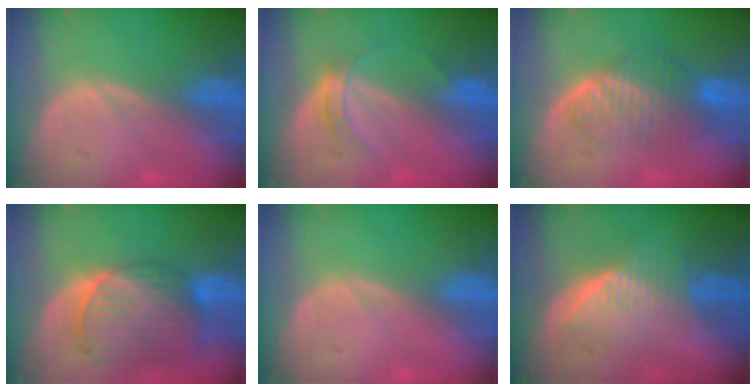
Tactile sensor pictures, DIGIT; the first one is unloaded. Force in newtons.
{"total": 3.2, "press": 2.9, "slide": 1.3}
{"total": 7.2, "press": 6.6, "slide": 2.7}
{"total": 10.5, "press": 8.9, "slide": 5.5}
{"total": 0.0}
{"total": 6.4, "press": 6.0, "slide": 2.2}